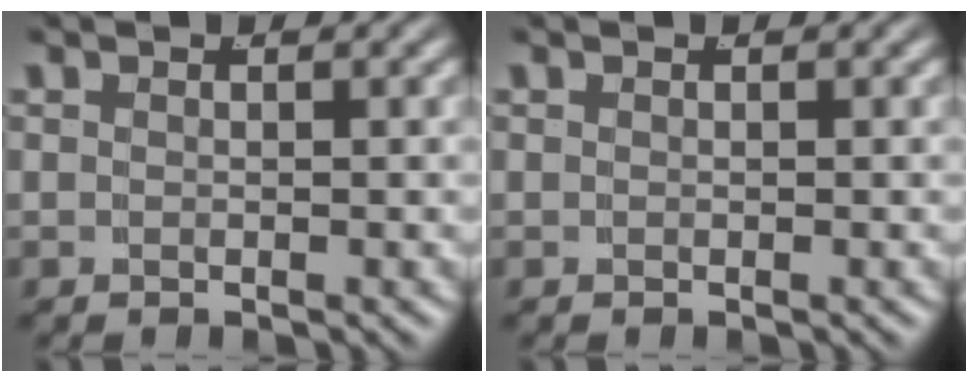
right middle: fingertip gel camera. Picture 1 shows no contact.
{"total": 0.0}